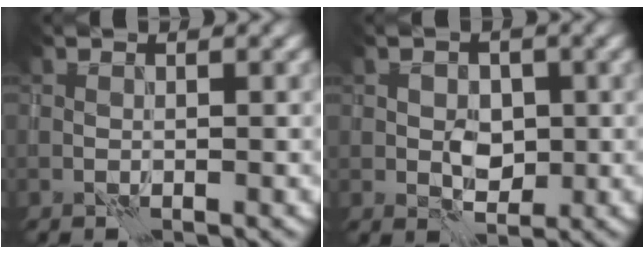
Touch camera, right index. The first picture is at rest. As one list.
[{"total": 2.5, "force": [0.0, 1.9, 1.5], "torque": [-0.019, -0.002, 0.002]}]